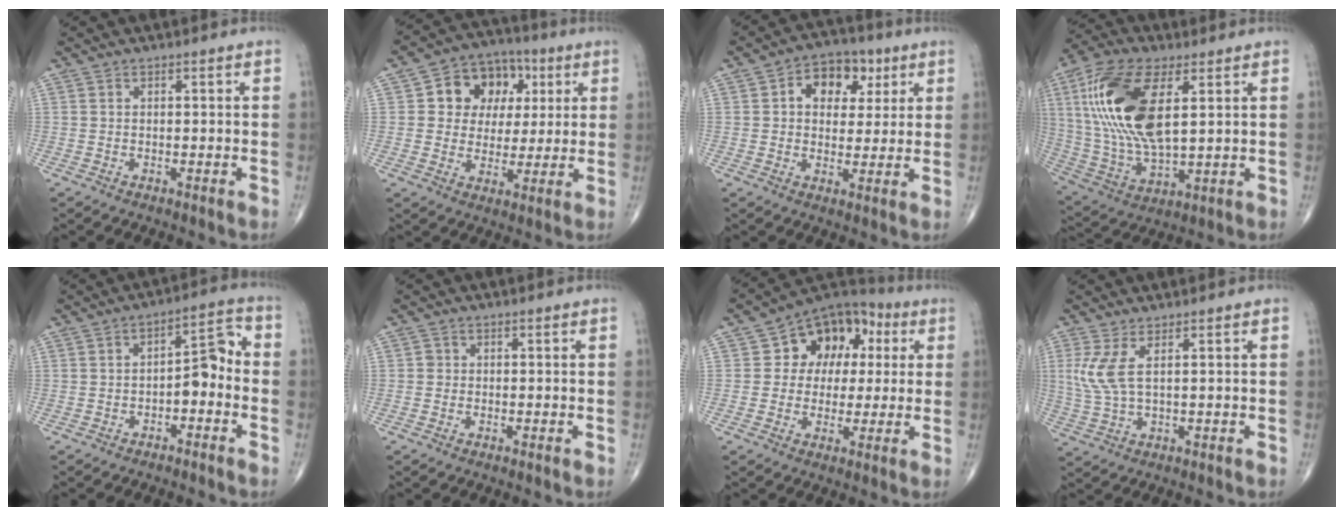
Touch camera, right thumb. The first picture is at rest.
{"total": 12.5, "force": [3.3, 10.1, 6.5], "torque": [-0.051, 0.005, 0.050]}
{"total": 10.0, "force": [3.3, 7.2, 6.1], "torque": [-0.049, 0.002, 0.048]}
{"total": 20.7, "force": [5.4, 9.2, 17.7], "torque": [-0.375, -0.015, 0.102]}
{"total": 6.9, "force": [-1.9, 3.4, 5.6], "torque": [-0.065, 0.040, -0.034]}
{"total": 0.7, "force": [-0.1, 0.7, 0.2], "torque": [0.002, 0.003, -0.005]}
{"total": 13.5, "force": [3.0, 10.2, 8.2], "torque": [-0.062, 0.018, 0.037]}
{"total": 5.3, "force": [1.8, 1.3, 4.9], "torque": [-0.132, -0.008, 0.045]}